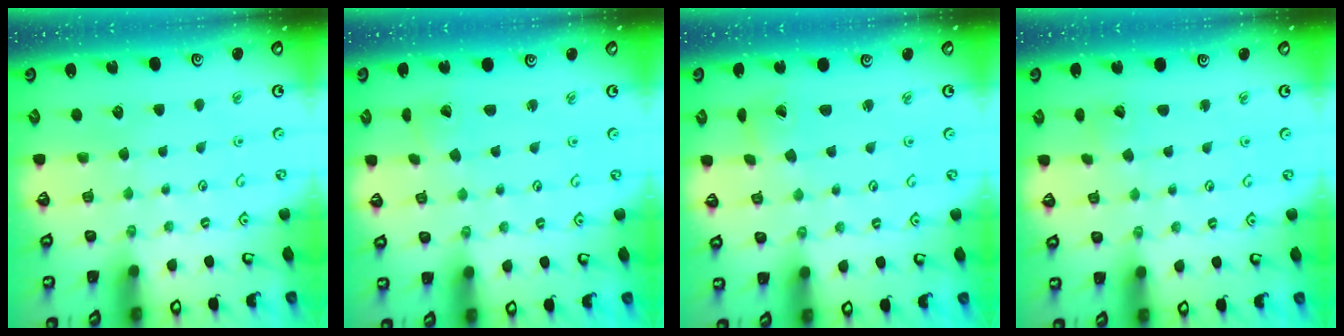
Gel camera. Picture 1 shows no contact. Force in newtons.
{"total": 2.0, "press": 2.0, "slide": 0.2}
{"total": 1.7, "press": 1.7, "slide": 0.2}
{"total": 2.7, "press": 2.7, "slide": 0.2}